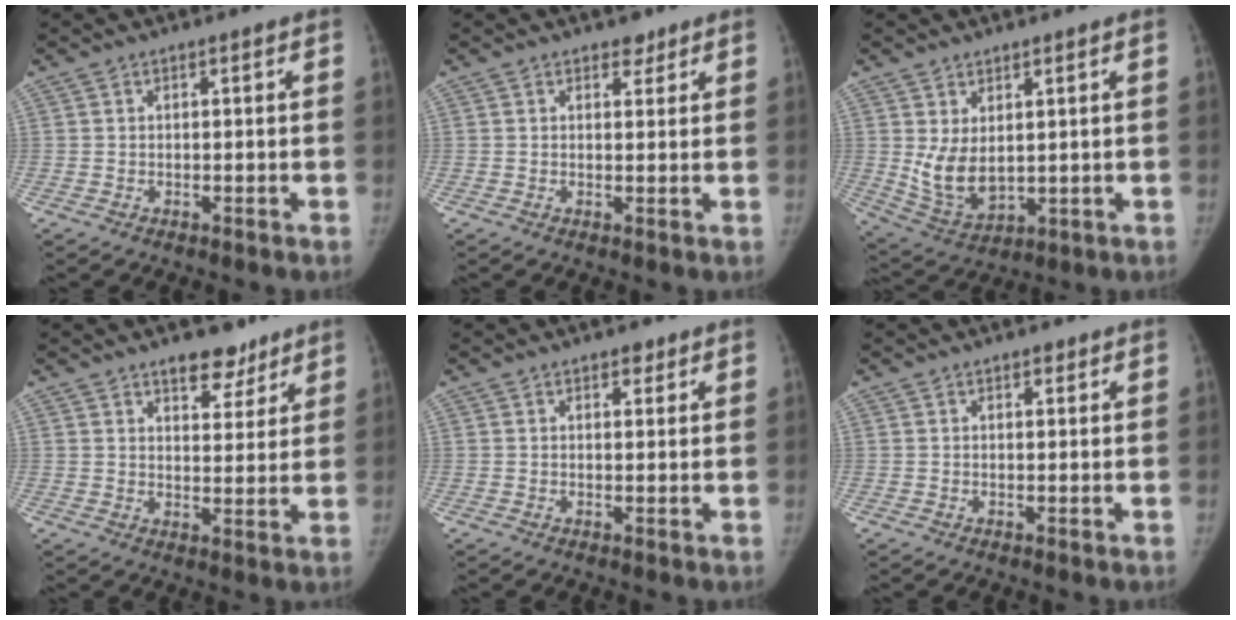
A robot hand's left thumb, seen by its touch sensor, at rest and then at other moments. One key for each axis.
{"total": 2.2, "fx": 1.6, "fy": 1.3, "fz": 0.7, "tx": 0.006, "ty": -0.009, "tz": 0.020}
{"total": 8.1, "fx": 1.7, "fy": 5.0, "fz": 6.2, "tx": -0.105, "ty": -0.024, "tz": 0.054}
{"total": 7.4, "fx": 5.3, "fy": 3.8, "fz": 3.5, "tx": -0.016, "ty": -0.031, "tz": 0.078}
{"total": 2.2, "fx": 1.5, "fy": 1.2, "fz": 1.2, "tx": -0.003, "ty": -0.007, "tz": 0.018}
{"total": 1.5, "fx": 1.0, "fy": 0.8, "fz": 0.8, "tx": -0.005, "ty": -0.004, "tz": 0.011}